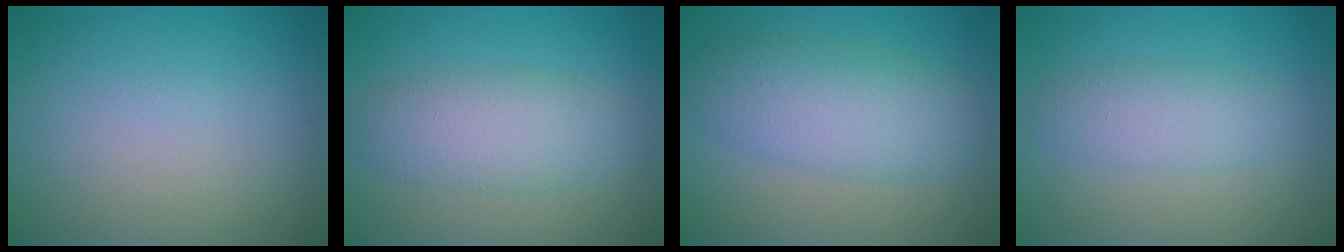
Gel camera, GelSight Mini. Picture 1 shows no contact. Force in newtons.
{"total": 4.3, "press": 4.3, "slide": 0.4}
{"total": 5.5, "press": 5.5, "slide": 0.1}
{"total": 2.9, "press": 2.9, "slide": 0.1}